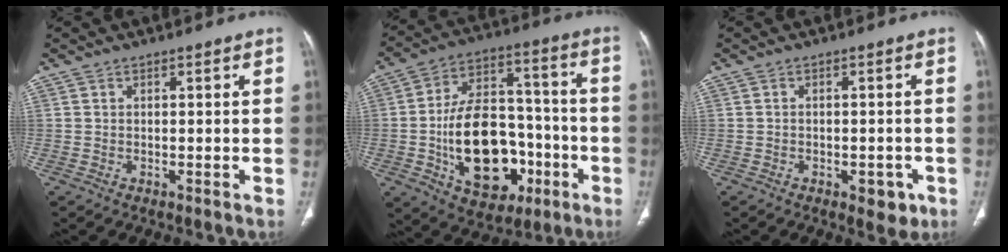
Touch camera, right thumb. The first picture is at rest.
{"total": 22.1, "force": [-5.8, 14.1, 16.0], "torque": [-0.226, 0.044, -0.077]}
{"total": 4.2, "force": [-1.9, 2.3, 2.9], "torque": [-0.016, 0.007, -0.018]}